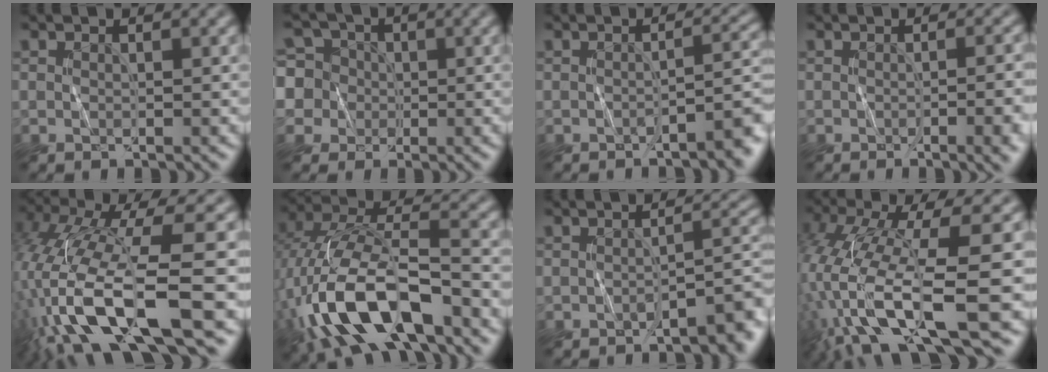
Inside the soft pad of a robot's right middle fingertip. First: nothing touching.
{"total": 7.0, "force": [1.5, 6.5, 2.1], "torque": [-0.059, 0.044, 0.001]}
{"total": 2.7, "force": [-2.3, 0.3, 1.4], "torque": [-0.014, 0.012, -0.033]}
{"total": 5.7, "force": [-1.9, 2.0, 4.9], "torque": [-0.046, 0.000, -0.015]}
{"total": 12.0, "force": [-5.0, 3.0, 10.5], "torque": [-0.225, 0.001, -0.085]}
{"total": 10.9, "force": [-5.2, 4.4, 8.5], "torque": [-0.185, 0.008, -0.099]}
{"total": 3.0, "force": [-2.6, 0.7, 1.5], "torque": [-0.011, 0.010, -0.039]}
{"total": 11.5, "force": [-5.0, 2.8, 10.0], "torque": [-0.221, -0.008, -0.087]}